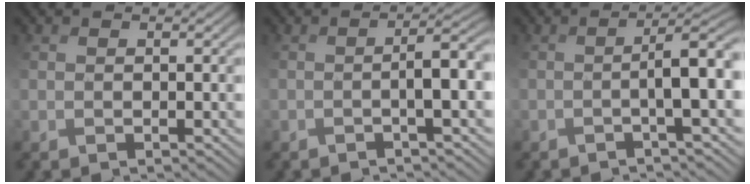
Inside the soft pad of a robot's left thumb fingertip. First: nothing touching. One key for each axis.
{"total": 4.1, "fx": -1.3, "fy": 0.3, "fz": 3.9, "tx": -0.055, "ty": 0.011, "tz": -0.025}
{"total": 5.0, "fx": -1.0, "fy": 0.2, "fz": 4.9, "tx": -0.070, "ty": 0.014, "tz": -0.021}